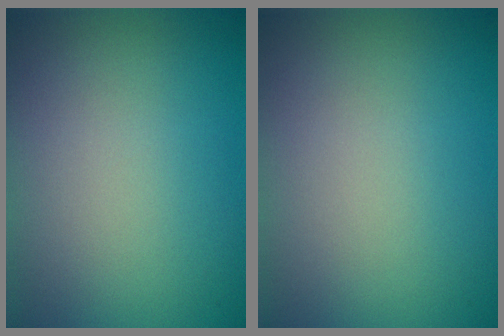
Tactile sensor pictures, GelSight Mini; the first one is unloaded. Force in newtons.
{"total": 0.0}